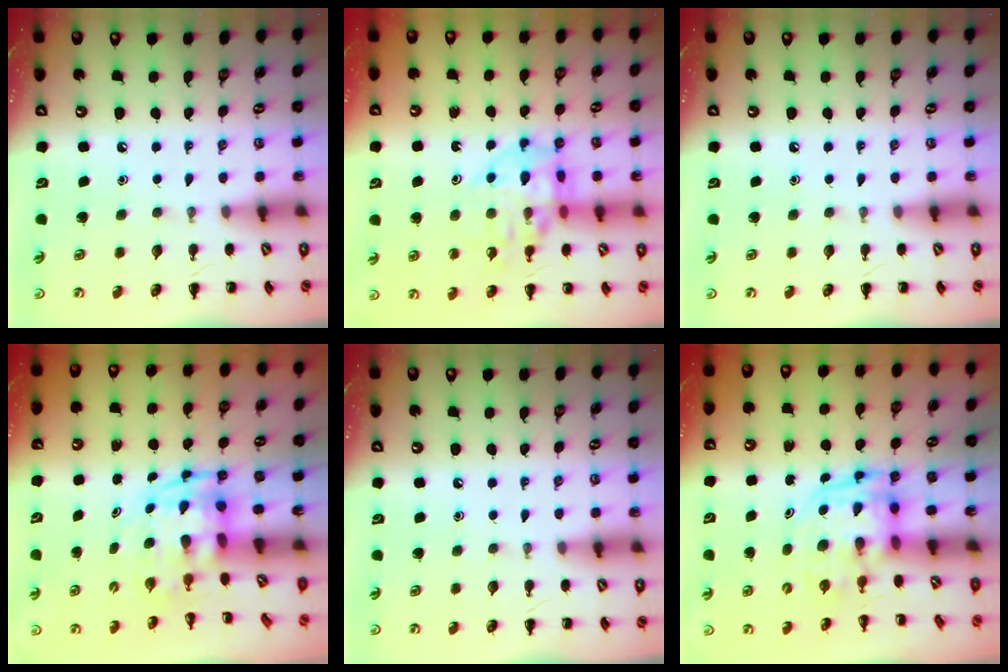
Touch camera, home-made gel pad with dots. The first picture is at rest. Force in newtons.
{"total": 13.7, "press": 13.4, "slide": 2.9}
{"total": 0.0}
{"total": 3.1, "press": 2.9, "slide": 1.0}
{"total": 0.0}
{"total": 3.3, "press": 3.3, "slide": 0.7}